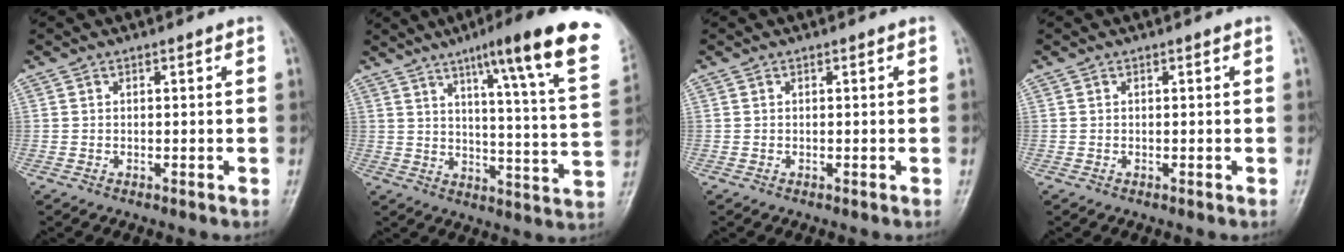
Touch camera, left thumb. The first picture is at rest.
{"total": 22.0, "force": [12.7, 2.1, 17.8], "torque": [-0.230, -0.041, 0.165]}
{"total": 0.0}
{"total": 0.0}